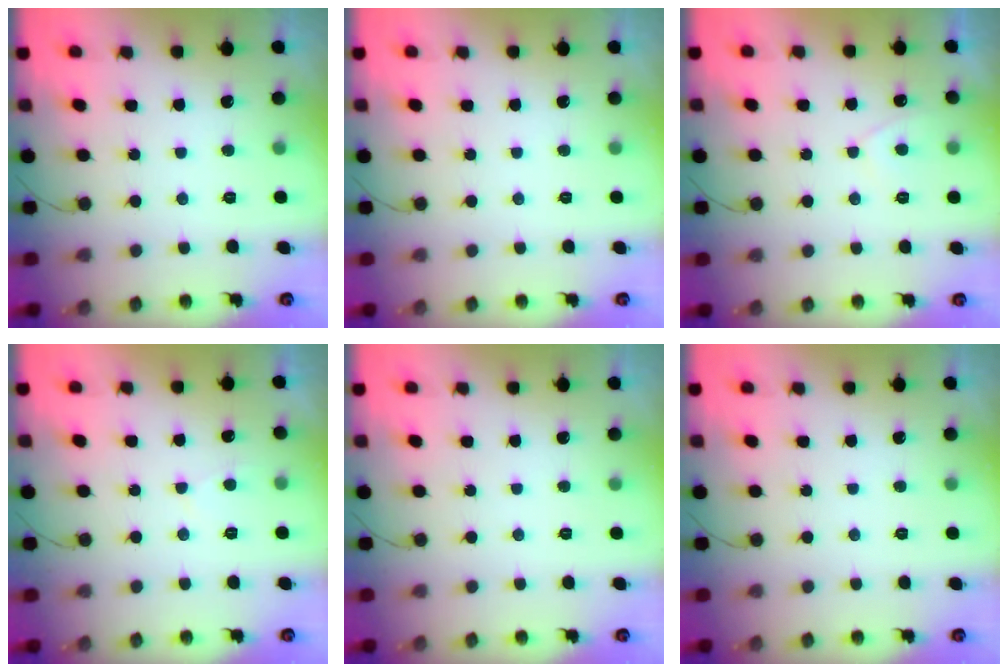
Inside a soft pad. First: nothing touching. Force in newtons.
{"total": 0.0}
{"total": 2.7, "press": 2.7, "slide": 0.6}
{"total": 2.7, "press": 2.6, "slide": 0.5}
{"total": 0.0}
{"total": 0.0}